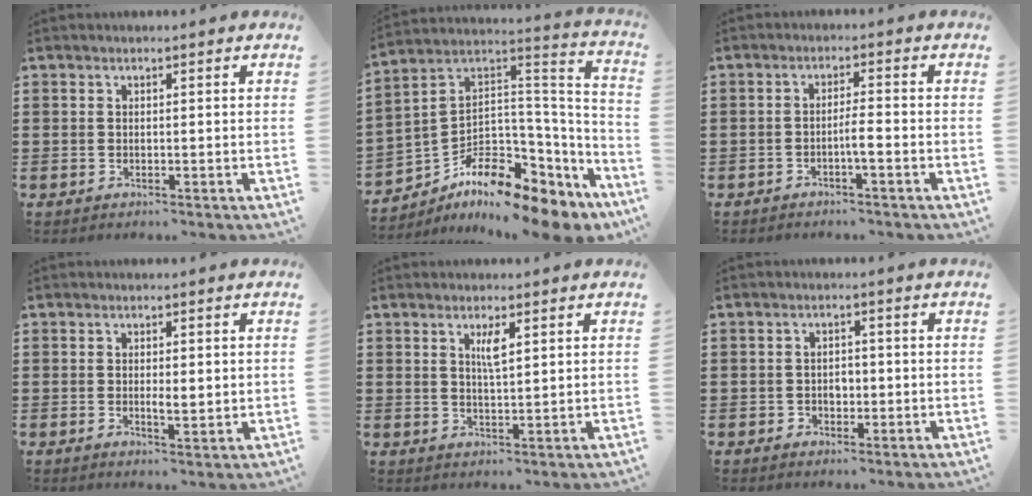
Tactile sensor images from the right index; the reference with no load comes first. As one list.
[{"total": 10.7, "force": [-6.9, 5.1, 6.4], "torque": [-0.126, 0.003, -0.120]}, {"total": 2.8, "force": [-1.4, 0.0, 2.4], "torque": [-0.043, -0.001, -0.025]}, {"total": 2.1, "force": [0.0, 0.7, 2.0], "torque": [-0.038, 0.000, 0.000]}, {"total": 2.7, "force": [1.2, 0.6, 2.4], "torque": [-0.041, 0.000, 0.017]}, {"total": 1.9, "force": [-0.4, 1.6, 0.9], "torque": [-0.021, 0.006, -0.012]}]